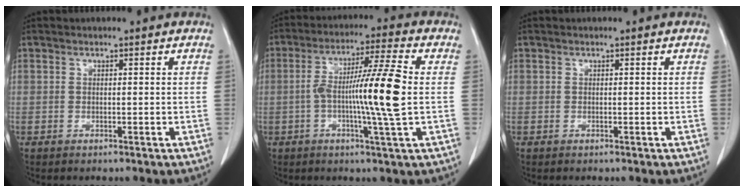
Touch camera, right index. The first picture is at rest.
{"total": 12.2, "force": [-0.8, -0.7, 12.1], "torque": [-0.216, 0.004, -0.021]}
{"total": 0.0}